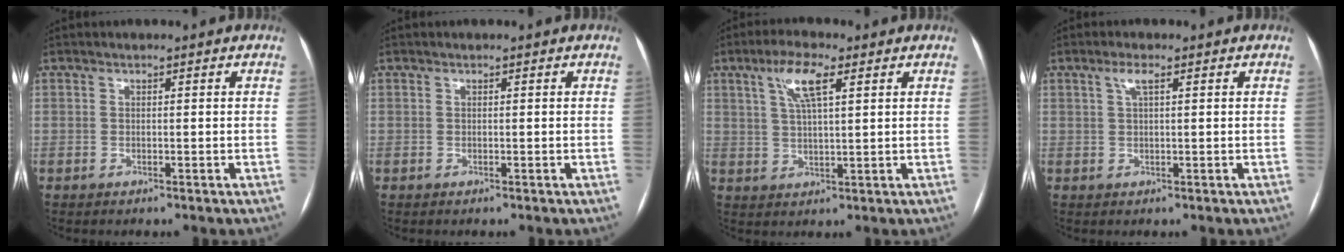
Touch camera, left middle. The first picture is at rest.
{"total": 0.0}
{"total": 6.4, "force": [3.0, 1.3, 5.5], "torque": [-0.110, 0.011, 0.056]}
{"total": 2.0, "force": [1.0, 0.3, 1.8], "torque": [-0.040, 0.008, 0.019]}